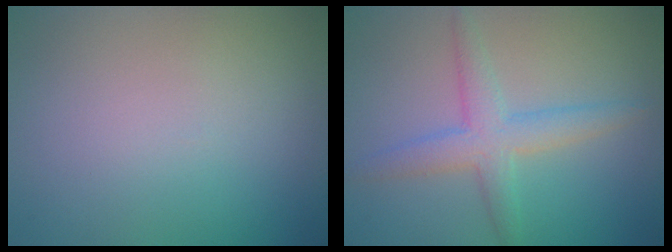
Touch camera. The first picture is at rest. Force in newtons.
{"total": 3.7, "press": 3.7, "slide": 0.1}